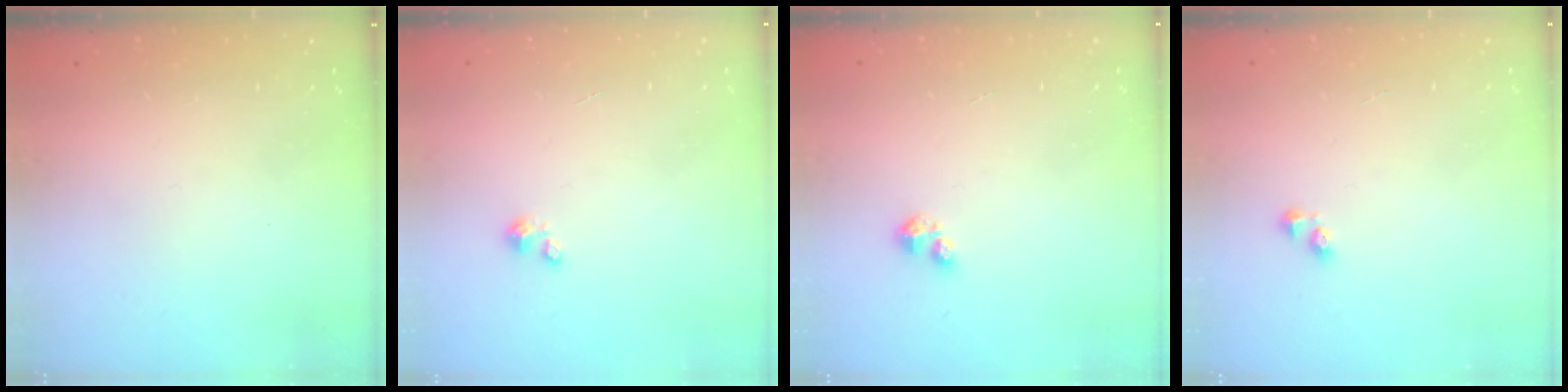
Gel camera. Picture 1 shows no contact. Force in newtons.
{"total": 0.8, "press": 0.7, "slide": 0.3}
{"total": 1.6, "press": 1.6, "slide": 0.3}
{"total": 2.2, "press": 2.2, "slide": 0.3}